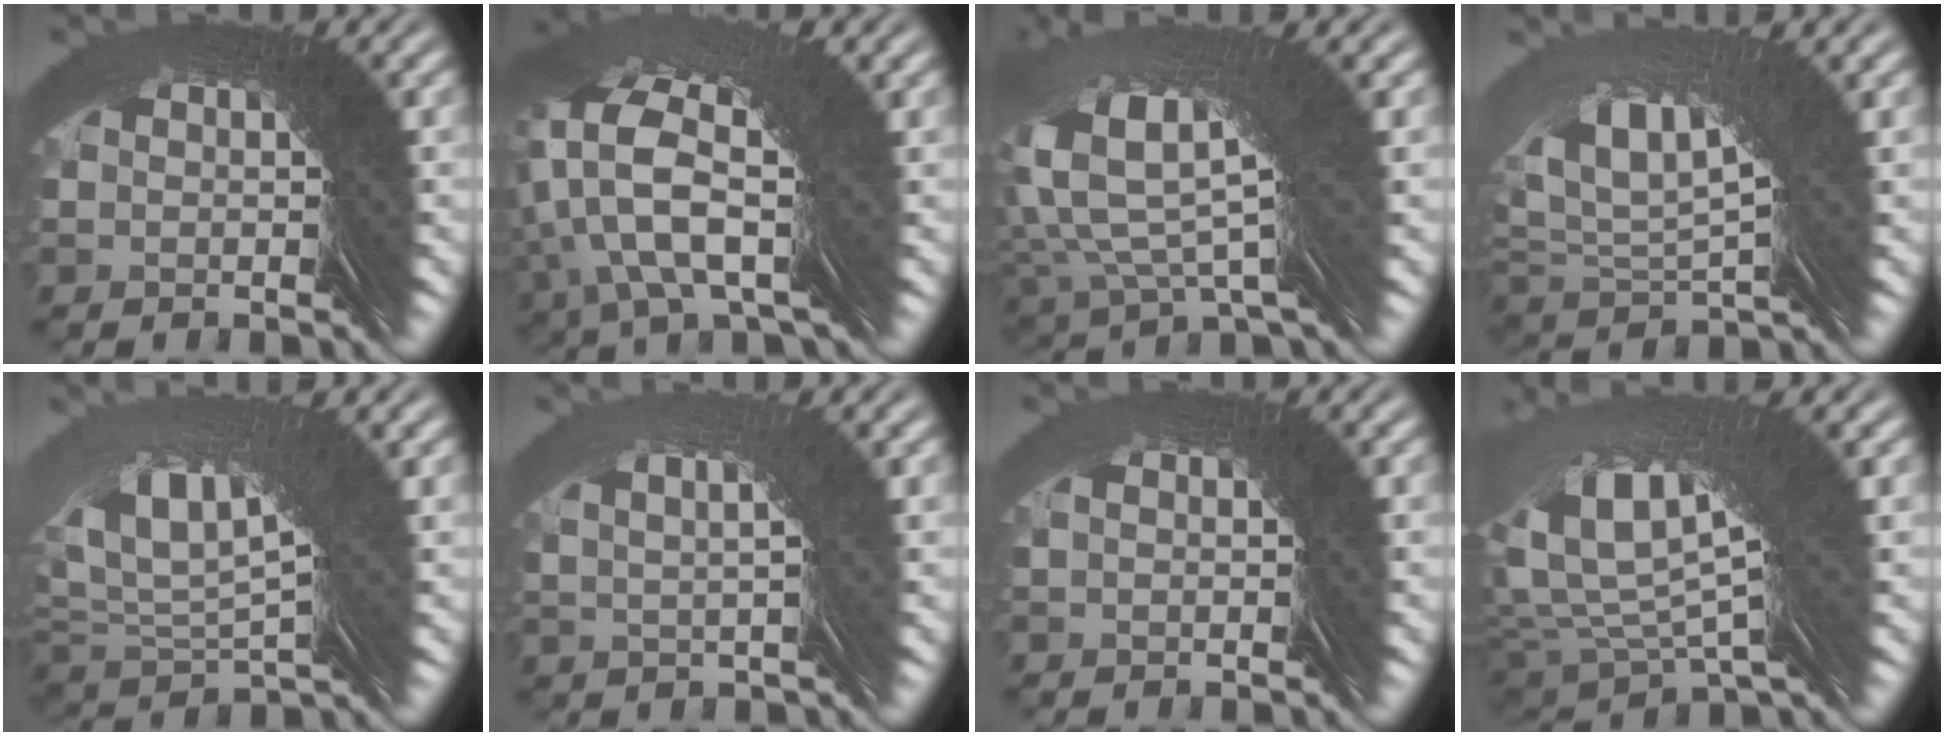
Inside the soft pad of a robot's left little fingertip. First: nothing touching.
{"total": 5.3, "force": [4.2, -2.3, 2.1], "torque": [-0.036, 0.047, 0.054]}
{"total": 6.0, "force": [4.6, -1.2, 3.8], "torque": [-0.060, 0.069, 0.055]}
{"total": 4.1, "force": [2.6, -2.5, 2.0], "torque": [-0.036, 0.033, 0.041]}
{"total": 4.4, "force": [2.8, -2.4, 2.5], "torque": [-0.042, 0.039, 0.044]}
{"total": 7.1, "force": [4.4, -5.3, -1.6], "torque": [0.051, 0.058, 0.060]}
{"total": 0.6, "force": [0.4, -0.3, -0.3], "torque": [0.007, 0.008, 0.005]}
{"total": 7.2, "force": [4.7, 0.1, 5.5], "torque": [-0.106, 0.038, 0.071]}